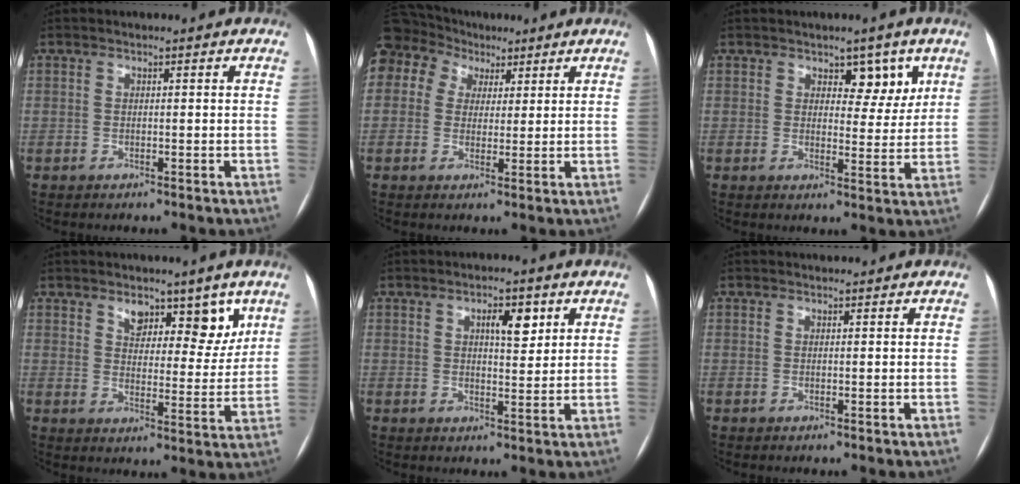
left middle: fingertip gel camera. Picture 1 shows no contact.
{"total": 17.9, "force": [8.4, 14.3, 6.8], "torque": [-0.216, 0.101, 0.165]}
{"total": 4.8, "force": [2.7, 2.7, 2.8], "torque": [-0.018, 0.001, 0.035]}
{"total": 7.9, "force": [5.5, 3.9, 4.1], "torque": [-0.031, -0.004, 0.081]}
{"total": 4.4, "force": [2.1, 1.7, 3.6], "torque": [-0.054, 0.005, 0.032]}
{"total": 0.8, "force": [0.7, 0.4, 0.1], "torque": [-0.008, 0.006, 0.011]}